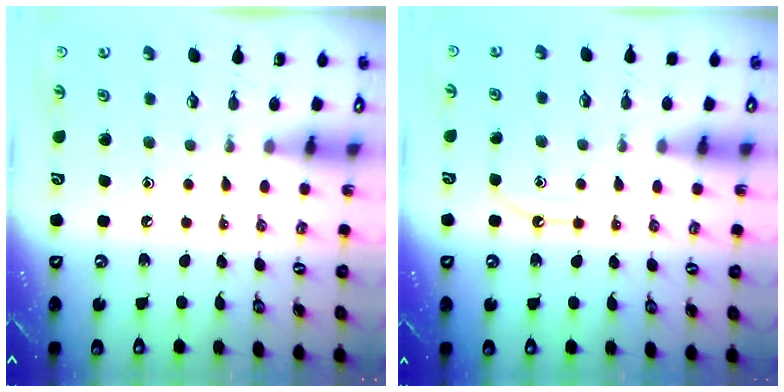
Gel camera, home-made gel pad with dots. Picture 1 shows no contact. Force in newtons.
{"total": 7.1, "press": 7.1, "slide": 0.7}